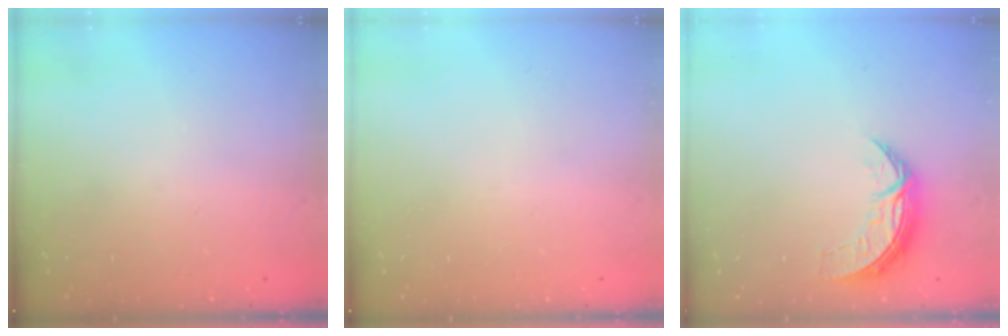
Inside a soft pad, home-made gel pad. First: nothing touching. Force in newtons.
{"total": 0.0}
{"total": 7.8, "press": 7.8, "slide": 0.3}